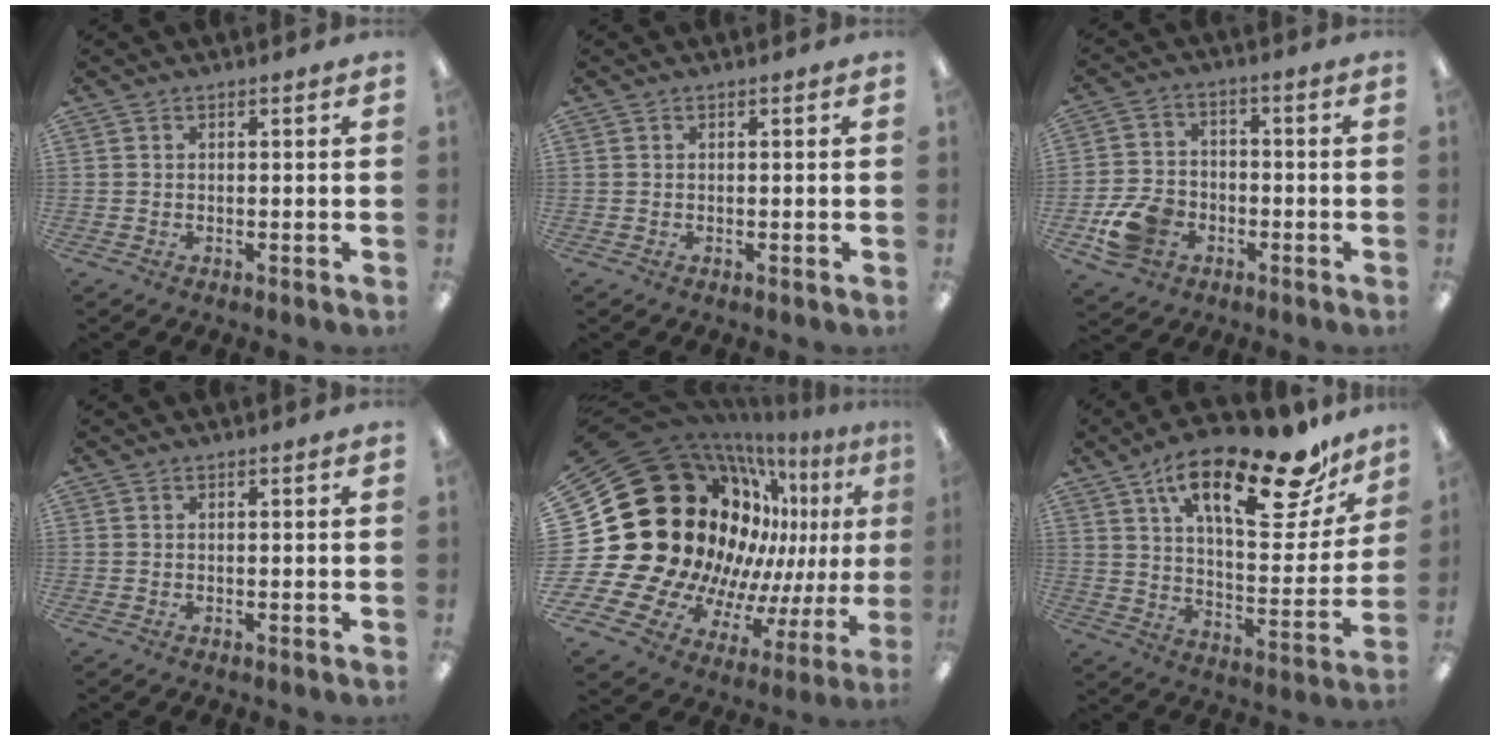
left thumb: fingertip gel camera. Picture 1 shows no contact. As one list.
[{"total": 0.0}, {"total": 10.0, "force": [-4.2, 7.6, 4.9], "torque": [-0.112, 0.027, -0.072]}, {"total": 0.0}, {"total": 35.9, "force": [10.0, 26.5, 22.0], "torque": [-0.357, -0.134, 0.279]}, {"total": 24.2, "force": [16.1, 8.1, 16.2], "torque": [-0.235, -0.098, 0.258]}]